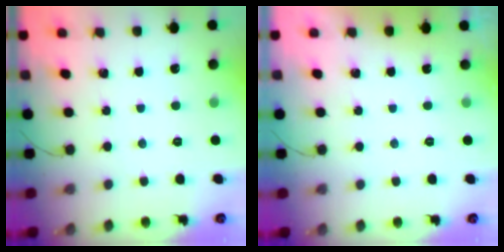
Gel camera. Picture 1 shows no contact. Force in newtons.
{"total": 0.0}